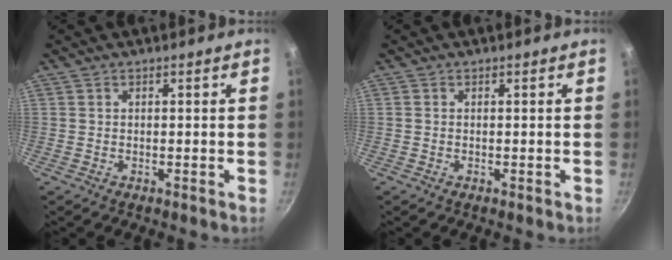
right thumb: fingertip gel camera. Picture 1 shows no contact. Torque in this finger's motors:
{"motor_torque": [-0.27, -0.52, 0.35, -0.10, -0.02]}